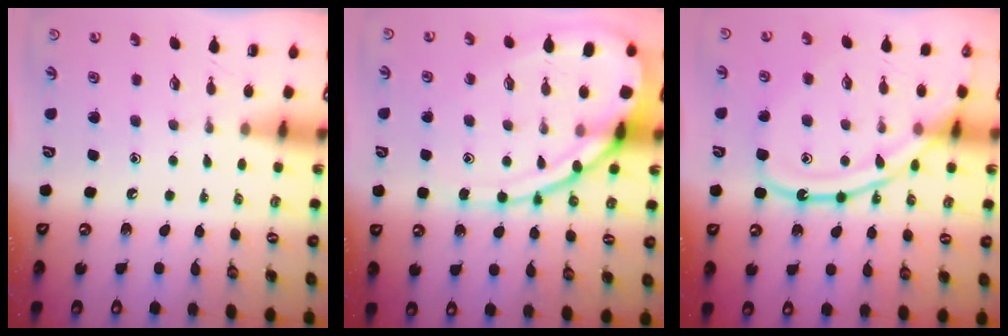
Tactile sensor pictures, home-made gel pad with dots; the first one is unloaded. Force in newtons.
{"total": 15.9, "press": 15.8, "slide": 1.6}
{"total": 17.0, "press": 16.9, "slide": 1.5}